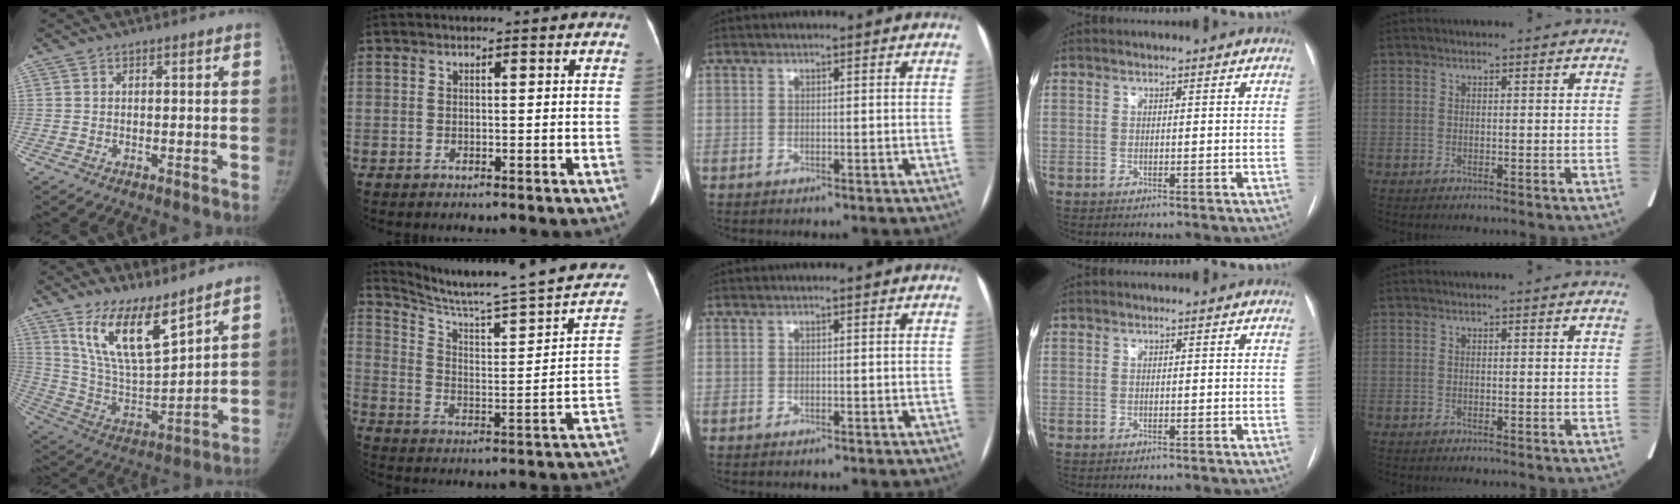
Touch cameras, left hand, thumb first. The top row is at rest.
{"thumb": {"total": 15.0, "force": [10.1, 4.8, 10.0], "torque": [-0.158, -0.066, 0.206]}, "index": {"total": 21.1, "force": [18.3, 0.4, 10.4], "torque": [-0.156, -0.051, 0.252]}}